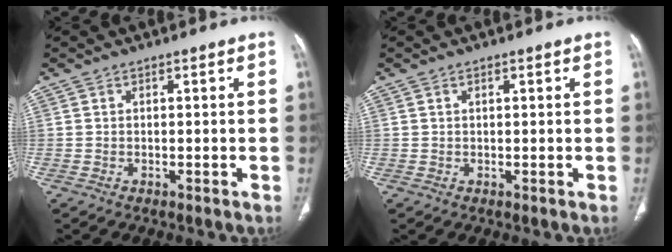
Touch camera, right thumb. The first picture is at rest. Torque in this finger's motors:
{"motor_torque": [0.10, -0.39, -0.30, -0.09, 0.04]}